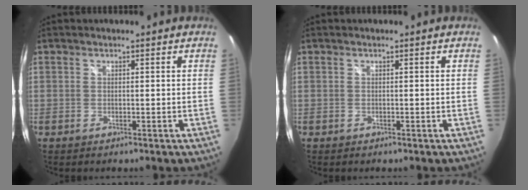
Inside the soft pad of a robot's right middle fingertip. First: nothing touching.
{"total": 0.0}